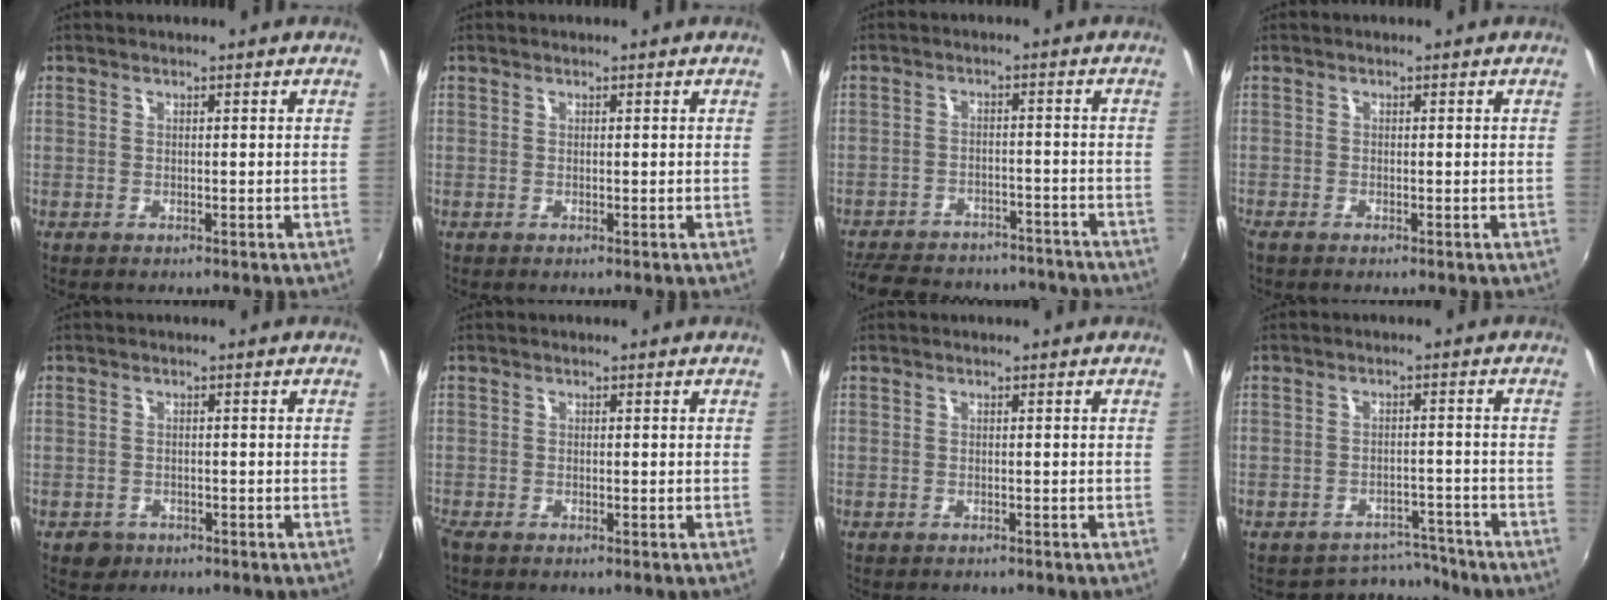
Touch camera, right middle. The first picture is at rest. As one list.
[{"total": 0.0}, {"total": 22.8, "force": [-19.5, 8.6, 8.3], "torque": [-0.188, 0.017, -0.252]}, {"total": 1.1, "force": [-0.9, 0.5, 0.3], "torque": [-0.008, -0.005, -0.020]}, {"total": 2.6, "force": [-1.4, 2.1, 0.6], "torque": [-0.019, -0.002, -0.019]}, {"total": 1.5, "force": [-1.2, 0.6, 0.6], "torque": [-0.015, -0.007, -0.026]}, {"total": 0.8, "force": [-0.8, 0.3, 0.0], "torque": [-0.004, -0.002, -0.011]}, {"total": 5.2, "force": [-4.8, 1.7, -1.0], "torque": [0.020, 0.015, -0.068]}]